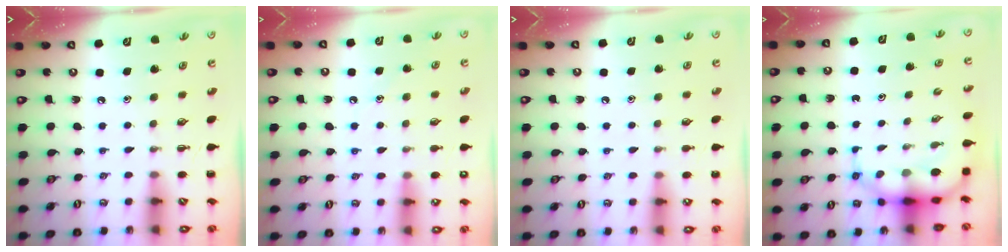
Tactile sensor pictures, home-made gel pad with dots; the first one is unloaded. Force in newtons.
{"total": 9.6, "press": 9.3, "slide": 2.5}
{"total": 5.6, "press": 5.2, "slide": 2.2}
{"total": 7.9, "press": 7.5, "slide": 2.2}